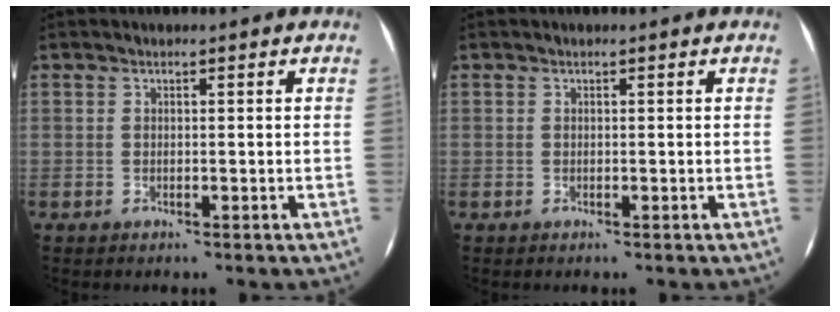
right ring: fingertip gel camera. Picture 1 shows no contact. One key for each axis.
{"total": 0.0}